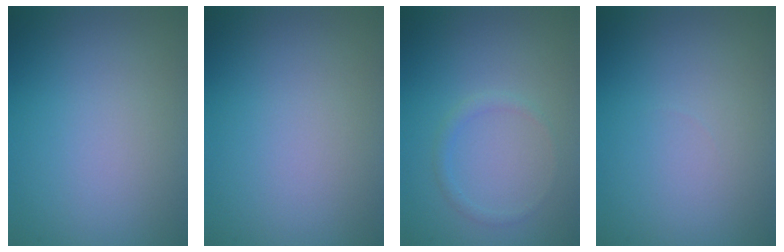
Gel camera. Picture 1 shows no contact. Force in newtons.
{"total": 0.0}
{"total": 0.9, "press": 0.9, "slide": 0.1}
{"total": 0.0}